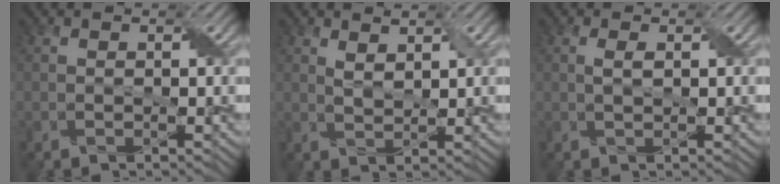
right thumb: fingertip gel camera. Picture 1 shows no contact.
{"total": 2.0, "force": [1.2, 0.7, 1.4], "torque": [-0.037, -0.002, 0.028]}
{"total": 1.2, "force": [0.3, 0.4, 1.1], "torque": [-0.029, 0.003, 0.006]}